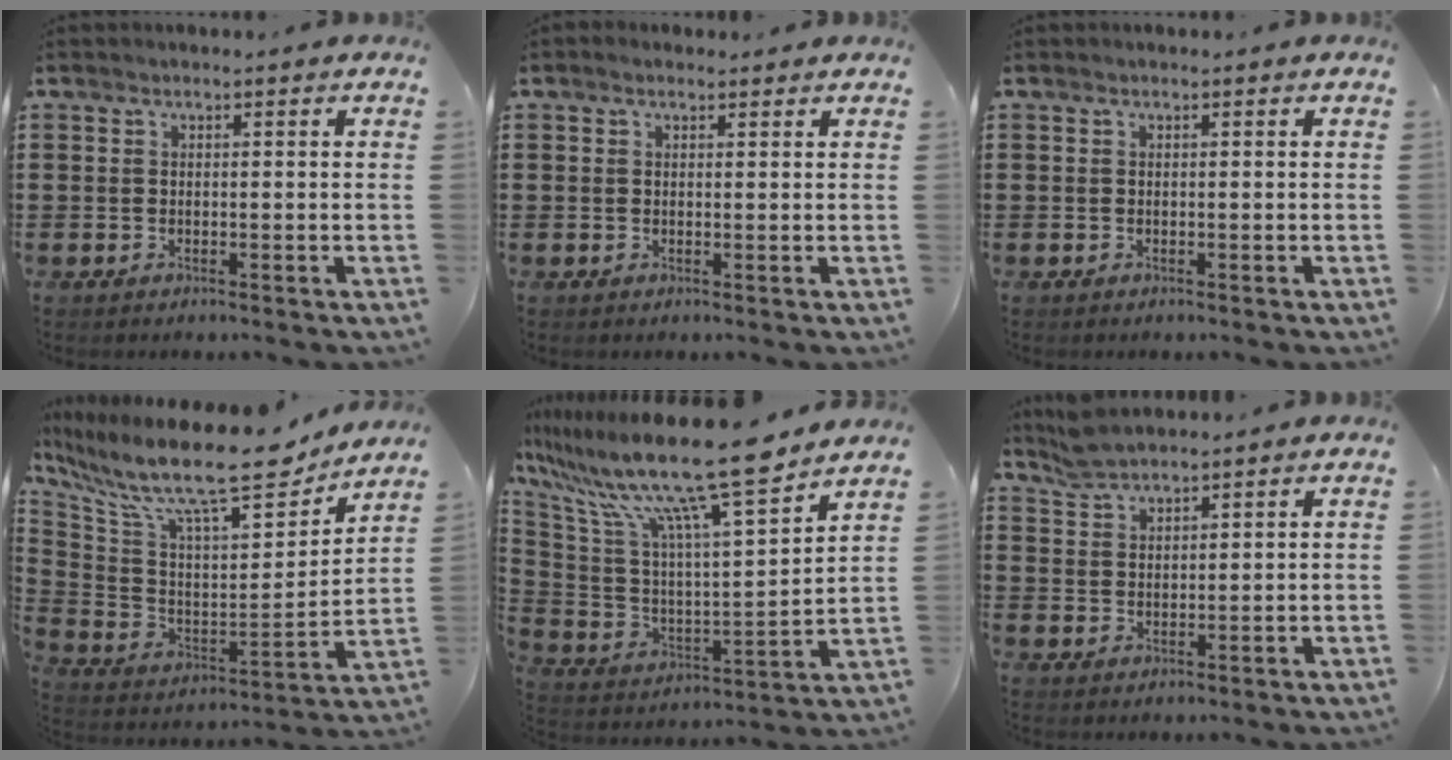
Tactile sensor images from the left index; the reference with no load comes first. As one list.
[{"total": 0.6, "force": [0.5, 0.4, 0.2], "torque": [-0.005, 0.004, 0.009]}, {"total": 0.0}, {"total": 14.1, "force": [11.3, 2.3, 8.2], "torque": [-0.182, -0.077, 0.186]}, {"total": 17.2, "force": [13.3, 1.4, 10.7], "torque": [-0.226, -0.085, 0.218]}, {"total": 3.6, "force": [3.5, 0.7, 0.8], "torque": [-0.025, -0.005, 0.067]}]